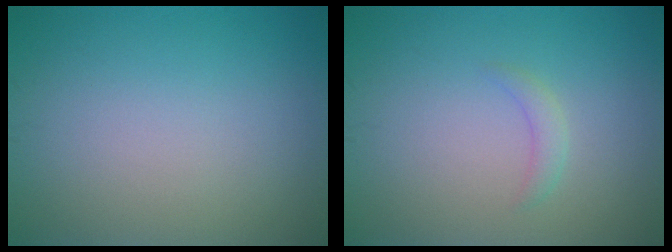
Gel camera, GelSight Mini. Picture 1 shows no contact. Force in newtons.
{"total": 1.1, "press": 1.1, "slide": 0.1}